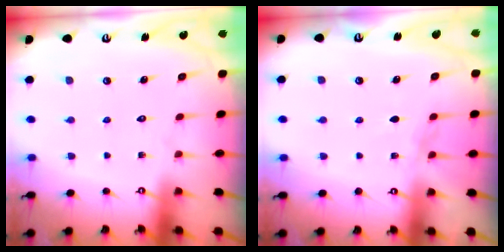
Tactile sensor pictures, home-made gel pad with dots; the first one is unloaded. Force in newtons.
{"total": 5.7, "press": 5.6, "slide": 0.6}